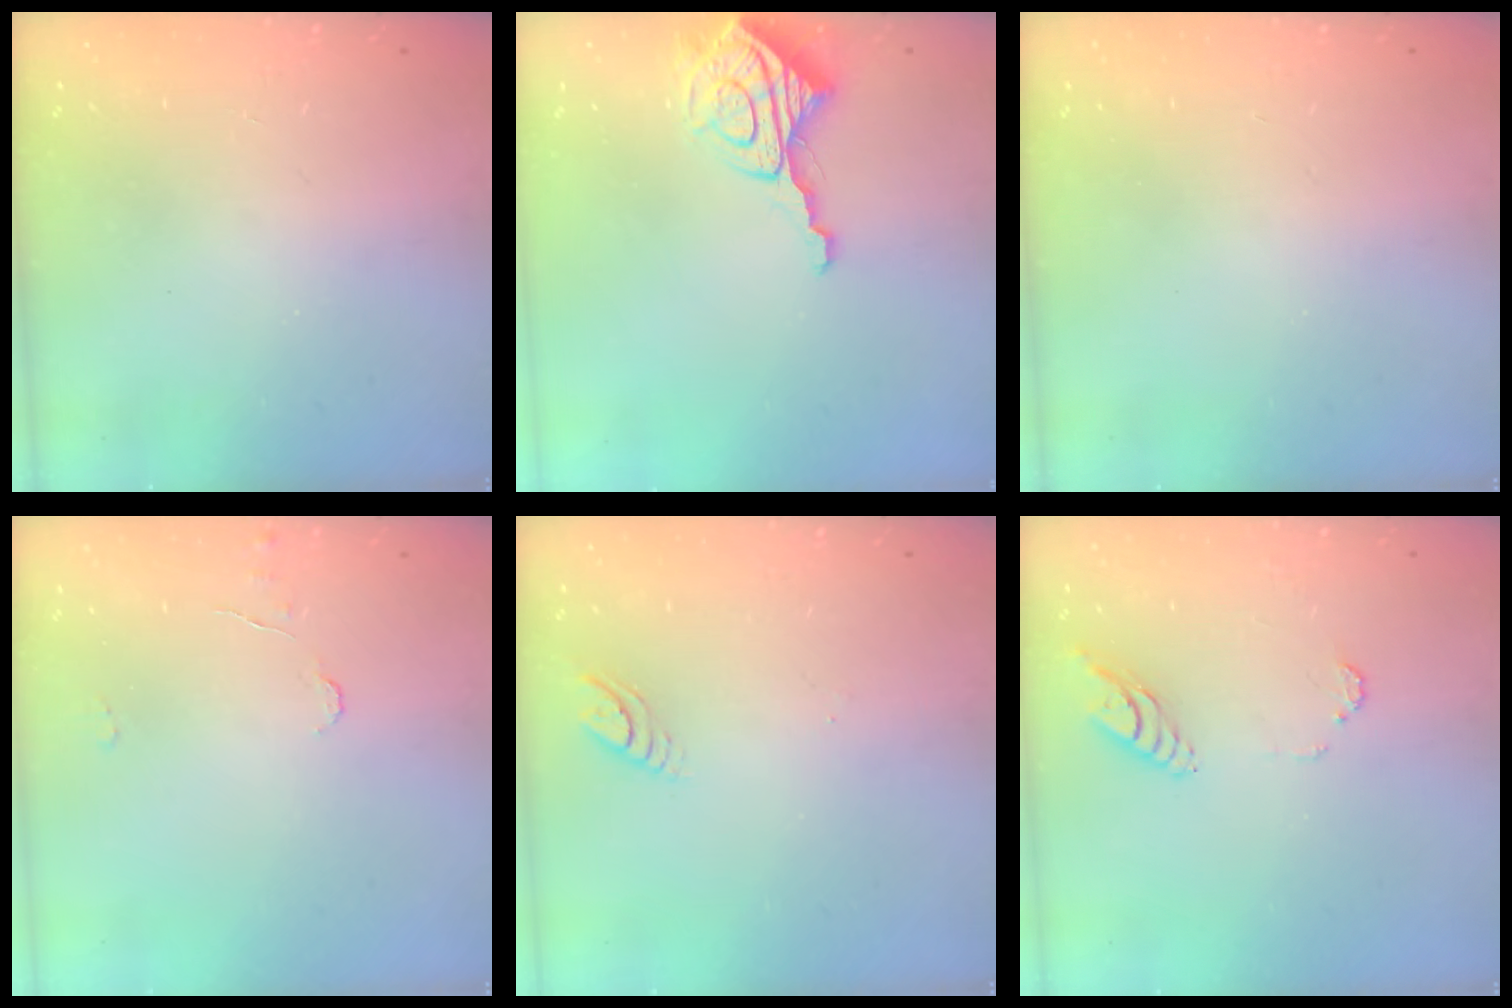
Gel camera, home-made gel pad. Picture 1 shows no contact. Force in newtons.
{"total": 10.6, "press": 10.5, "slide": 1.1}
{"total": 0.0}
{"total": 5.4, "press": 5.4, "slide": 0.5}
{"total": 3.9, "press": 3.9, "slide": 0.3}
{"total": 8.9, "press": 8.8, "slide": 0.8}